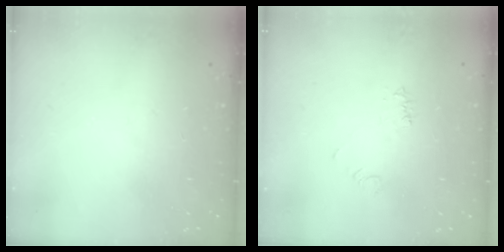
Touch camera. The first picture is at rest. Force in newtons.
{"total": 4.5, "press": 4.5, "slide": 0.7}